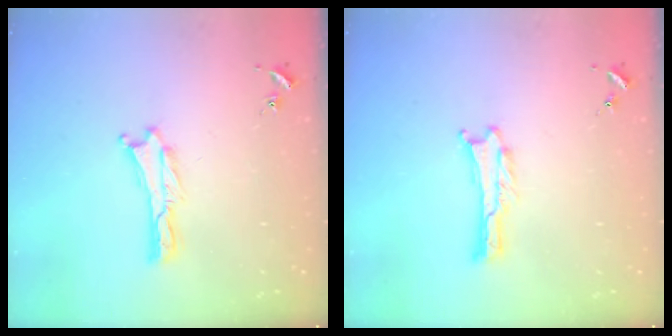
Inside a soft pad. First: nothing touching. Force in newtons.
{"total": 0.0}